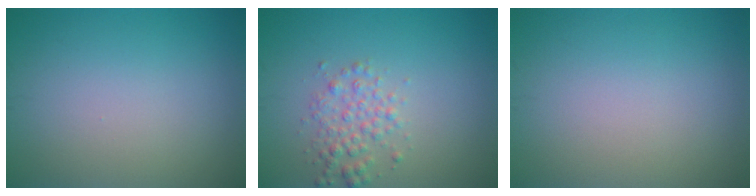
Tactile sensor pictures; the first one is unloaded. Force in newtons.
{"total": 2.4, "press": 2.4, "slide": 0.0}
{"total": 0.0}